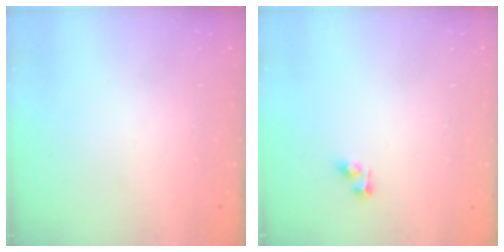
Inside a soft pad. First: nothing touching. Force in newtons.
{"total": 4.1, "press": 4.0, "slide": 0.6}